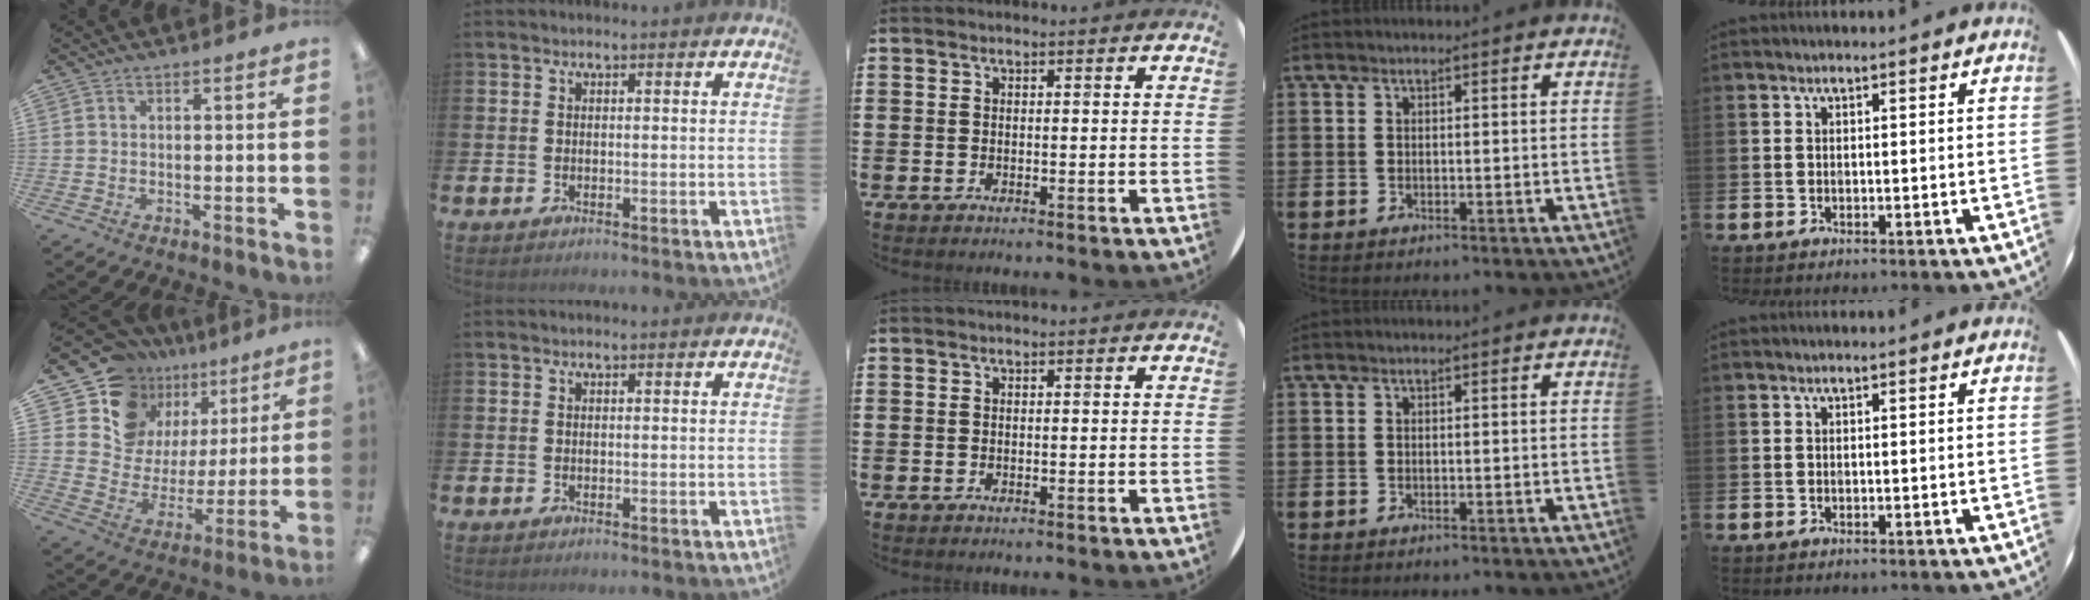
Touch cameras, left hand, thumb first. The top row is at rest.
{"thumb": {"total": 15.7, "force": [11.4, 10.2, 3.4], "torque": [-0.079, -0.091, 0.215]}}